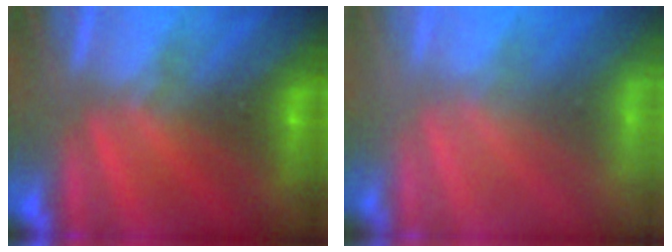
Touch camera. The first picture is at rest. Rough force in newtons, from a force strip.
{"total": 5.9}